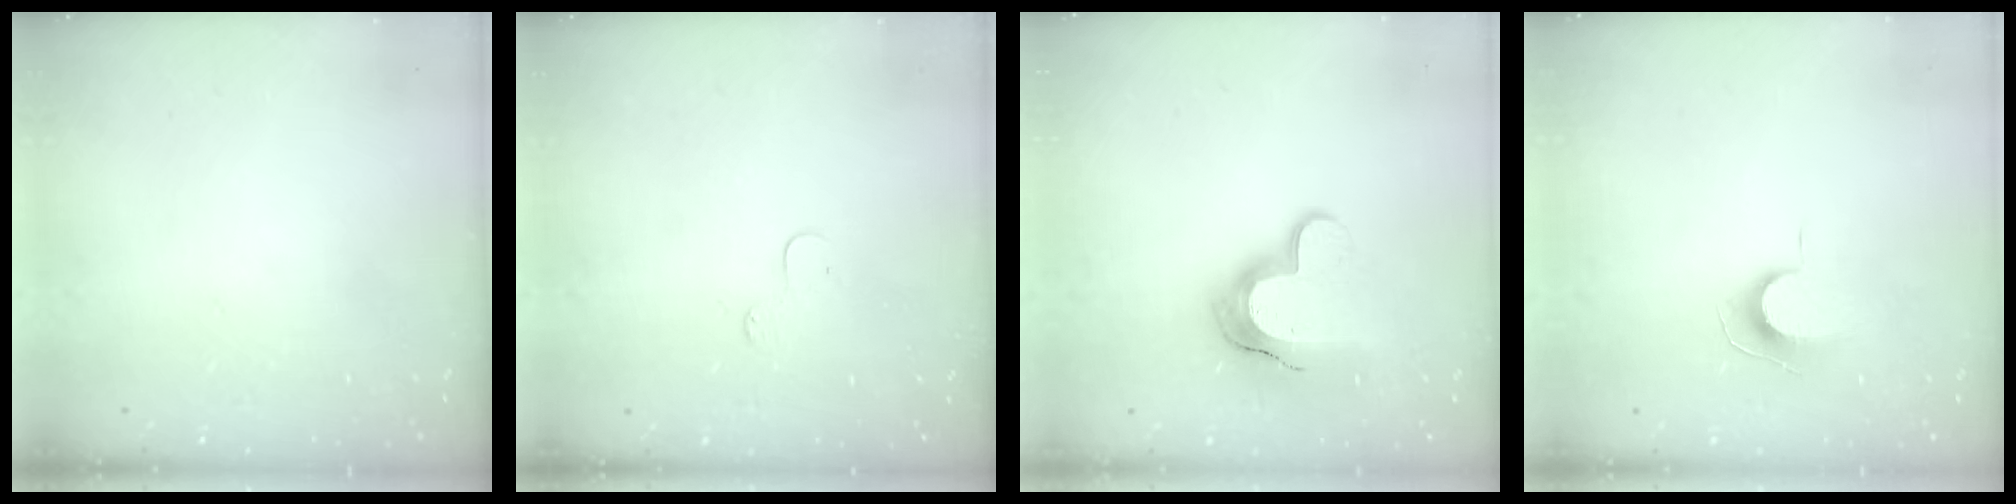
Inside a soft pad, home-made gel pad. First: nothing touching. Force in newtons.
{"total": 3.3, "press": 3.3, "slide": 0.3}
{"total": 14.0, "press": 14.0, "slide": 1.0}
{"total": 7.0, "press": 7.0, "slide": 0.7}